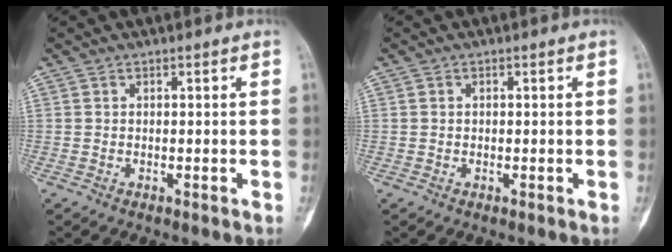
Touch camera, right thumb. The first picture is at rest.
{"total": 0.5, "force": [0.0, 0.5, 0.2], "torque": [0.001, 0.002, -0.002]}